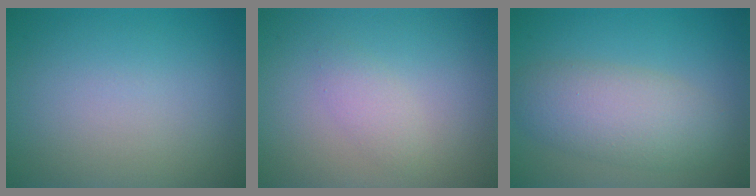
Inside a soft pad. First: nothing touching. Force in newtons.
{"total": 1.6, "press": 1.6, "slide": 0.1}
{"total": 5.2, "press": 5.2, "slide": 0.1}